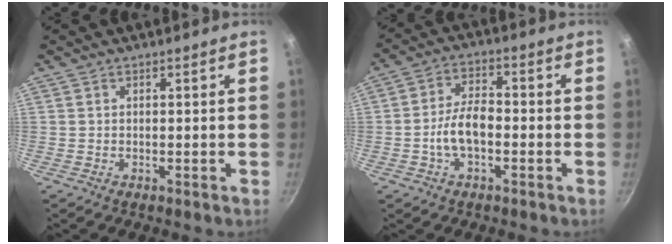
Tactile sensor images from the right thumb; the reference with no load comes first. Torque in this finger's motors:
{"motor_torque": [1.07, 1.39, 1.25, -0.08, 0.06]}